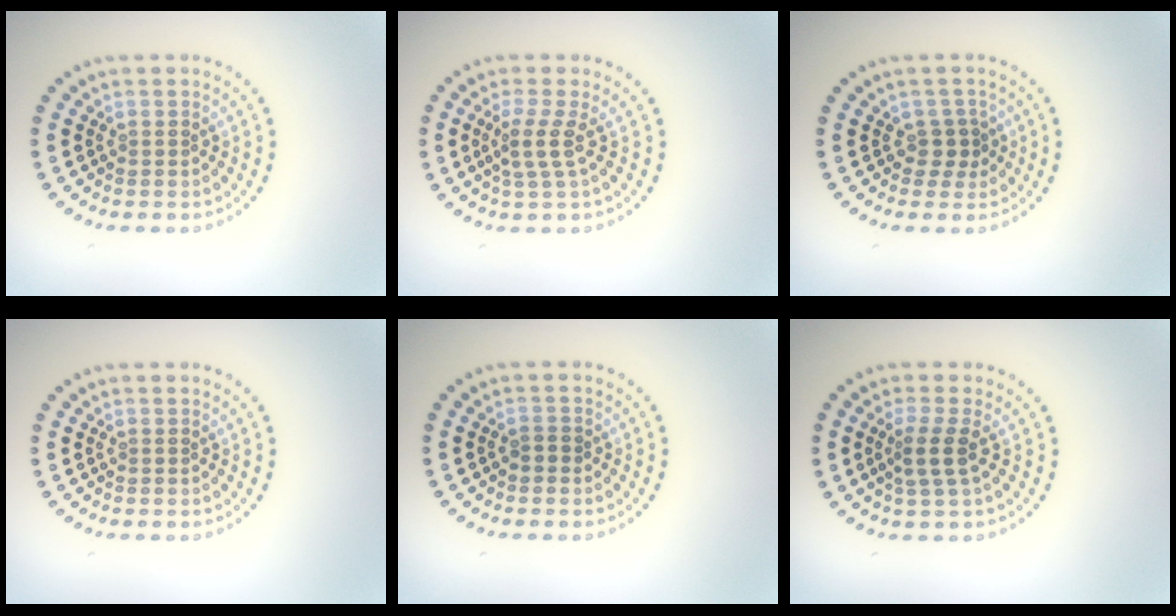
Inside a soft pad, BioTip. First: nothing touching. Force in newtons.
{"total": 2.2, "press": 1.6, "slide": 1.5}
{"total": 1.8, "press": 1.5, "slide": 1.0}
{"total": 0.0}
{"total": 0.8, "press": 0.8, "slide": 0.1}
{"total": 2.2, "press": 1.8, "slide": 1.3}